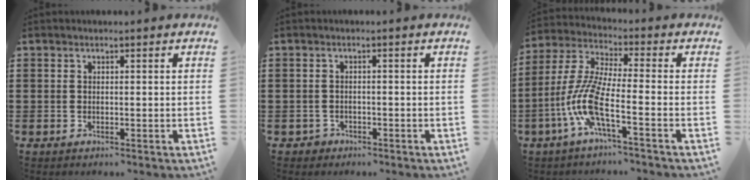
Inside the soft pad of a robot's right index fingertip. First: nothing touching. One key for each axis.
{"total": 0.7, "fx": -0.6, "fy": 0.4, "fz": 0.0, "tx": -0.002, "ty": 0.001, "tz": -0.015}
{"total": 9.5, "fx": -3.9, "fy": 2.0, "fz": 8.5, "tx": -0.214, "ty": -0.020, "tz": -0.084}